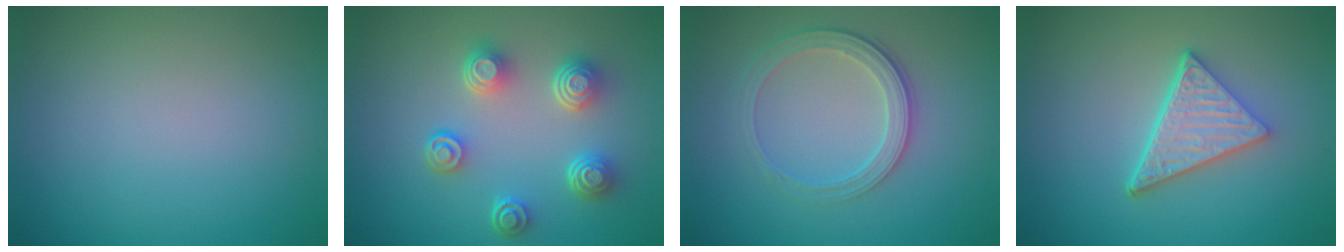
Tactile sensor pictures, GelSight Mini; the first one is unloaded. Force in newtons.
{"total": 4.9, "press": 3.7, "slide": 3.3}
{"total": 2.8, "press": 2.6, "slide": 1.1}
{"total": 5.2, "press": 3.7, "slide": 3.6}